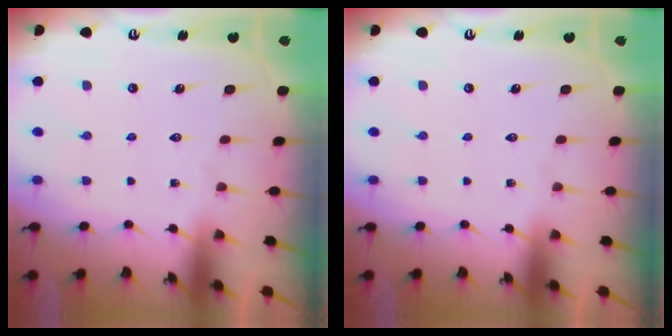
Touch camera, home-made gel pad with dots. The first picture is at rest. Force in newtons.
{"total": 0.0}